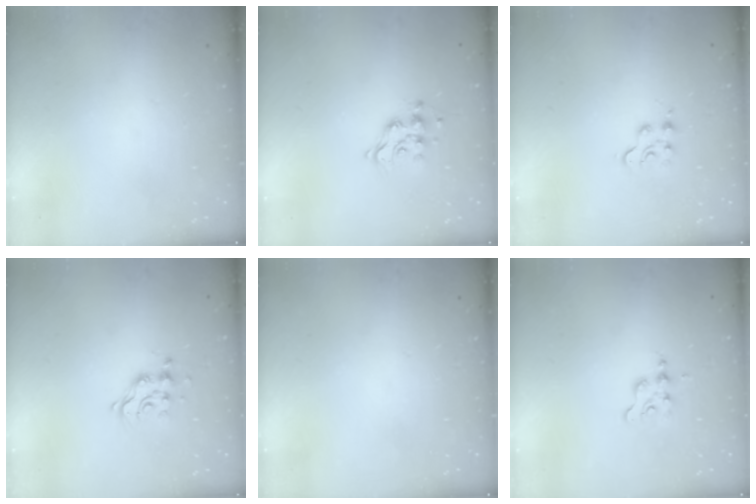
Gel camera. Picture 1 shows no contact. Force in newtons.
{"total": 9.7, "press": 9.7, "slide": 0.5}
{"total": 5.0, "press": 5.0, "slide": 0.5}
{"total": 9.2, "press": 9.2, "slide": 0.8}
{"total": 0.0}
{"total": 1.9, "press": 1.9, "slide": 0.2}